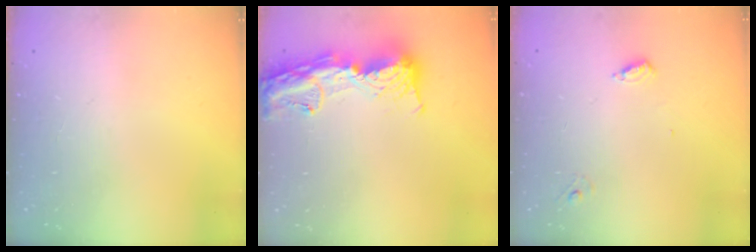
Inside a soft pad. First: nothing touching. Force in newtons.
{"total": 15.6, "press": 15.5, "slide": 1.6}
{"total": 4.6, "press": 4.6, "slide": 0.4}